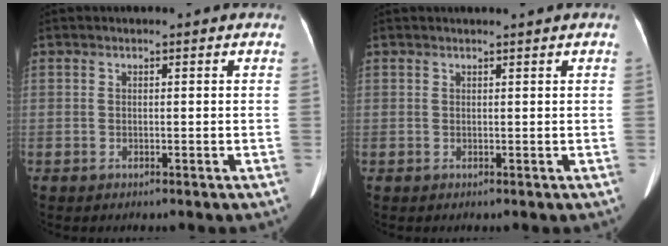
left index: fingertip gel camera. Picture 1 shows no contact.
{"total": 1.1, "force": [1.0, -0.3, 0.5], "torque": [-0.007, 0.006, 0.022]}